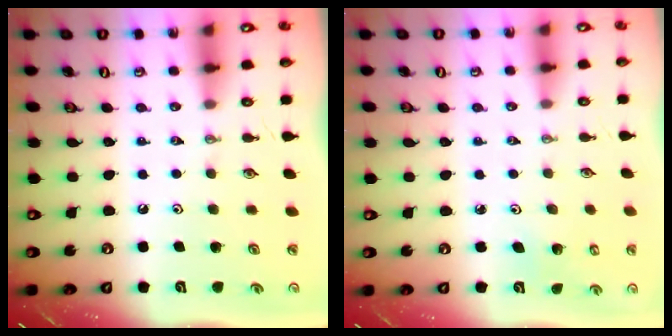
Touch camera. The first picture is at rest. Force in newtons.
{"total": 2.7, "press": 2.7, "slide": 0.5}